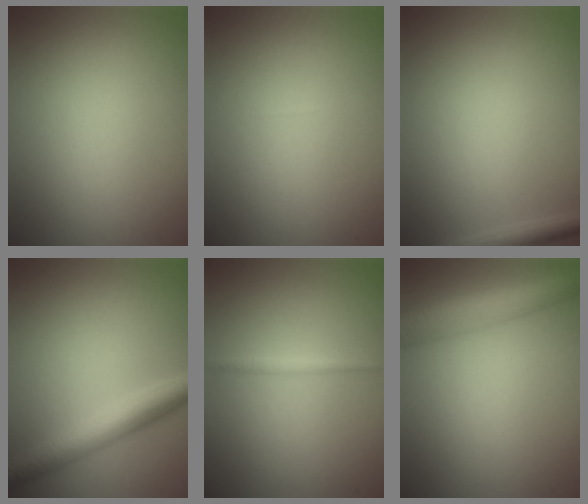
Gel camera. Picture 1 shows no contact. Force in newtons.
{"total": 0.0}
{"total": 1.9, "press": 1.9, "slide": 0.1}
{"total": 4.3, "press": 4.3, "slide": 0.1}
{"total": 0.9, "press": 0.9, "slide": 0.0}
{"total": 5.6, "press": 5.6, "slide": 0.1}